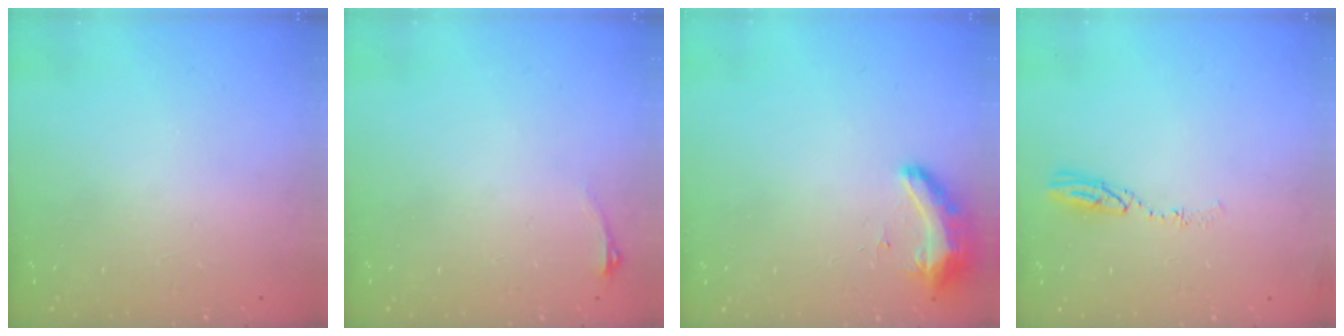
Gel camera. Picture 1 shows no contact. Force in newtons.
{"total": 2.9, "press": 2.6, "slide": 1.5}
{"total": 16.2, "press": 11.0, "slide": 11.9}
{"total": 5.2, "press": 5.1, "slide": 0.4}